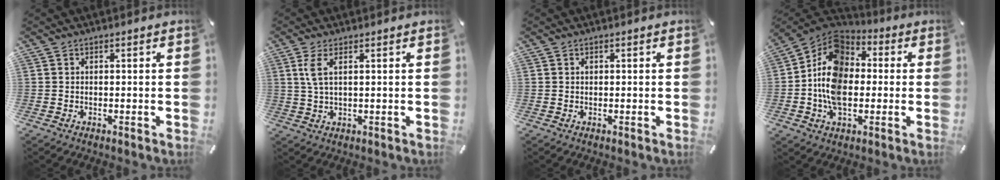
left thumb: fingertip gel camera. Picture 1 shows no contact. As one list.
[{"total": 4.6, "force": [1.6, 1.5, 4.0], "torque": [-0.092, 0.000, 0.026]}, {"total": 0.5, "force": [0.1, 0.4, 0.3], "torque": [-0.009, 0.001, 0.001]}, {"total": 14.4, "force": [-2.0, 10.4, 9.8], "torque": [-0.205, 0.007, -0.043]}]